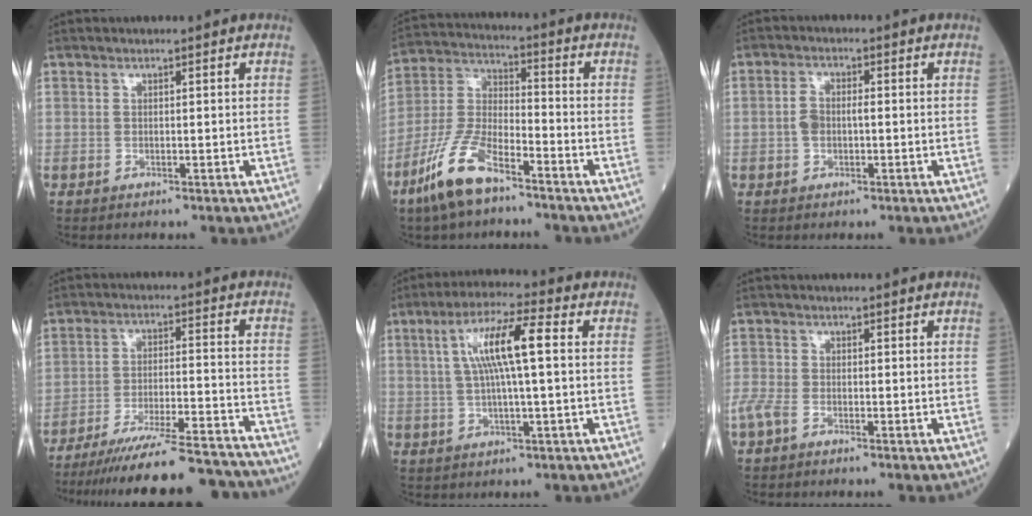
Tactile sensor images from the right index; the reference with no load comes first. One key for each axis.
{"total": 11.6, "fx": -7.7, "fy": 3.3, "fz": 8.0, "tx": -0.183, "ty": -0.013, "tz": -0.157}
{"total": 3.0, "fx": -0.4, "fy": 1.7, "fz": 2.4, "tx": -0.052, "ty": 0.010, "tz": -0.009}
{"total": 22.7, "fx": -21.1, "fy": 0.8, "fz": 8.2, "tx": -0.103, "ty": -0.022, "tz": -0.302}
{"total": 9.7, "fx": 1.8, "fy": 0.9, "fz": 9.5, "tx": -0.182, "ty": 0.017, "tz": 0.033}
{"total": 3.8, "fx": -2.3, "fy": 1.9, "fz": 2.3, "tx": -0.062, "ty": -0.004, "tz": -0.046}